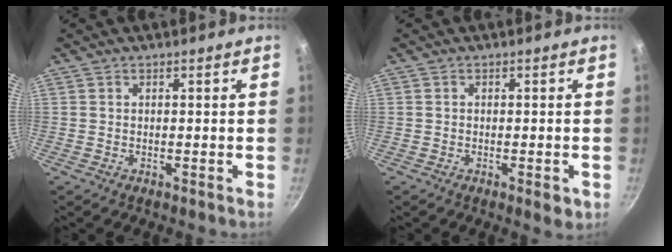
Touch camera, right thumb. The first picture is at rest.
{"total": 2.5, "force": [-0.9, 1.0, 2.1], "torque": [-0.031, 0.000, -0.014]}